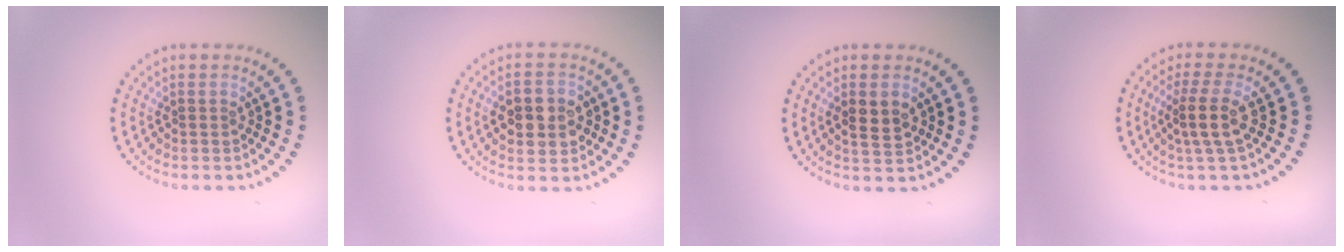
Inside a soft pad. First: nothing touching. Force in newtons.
{"total": 4.3, "press": 4.3, "slide": 0.5}
{"total": 2.3, "press": 2.3, "slide": 0.4}
{"total": 2.9, "press": 2.2, "slide": 1.8}